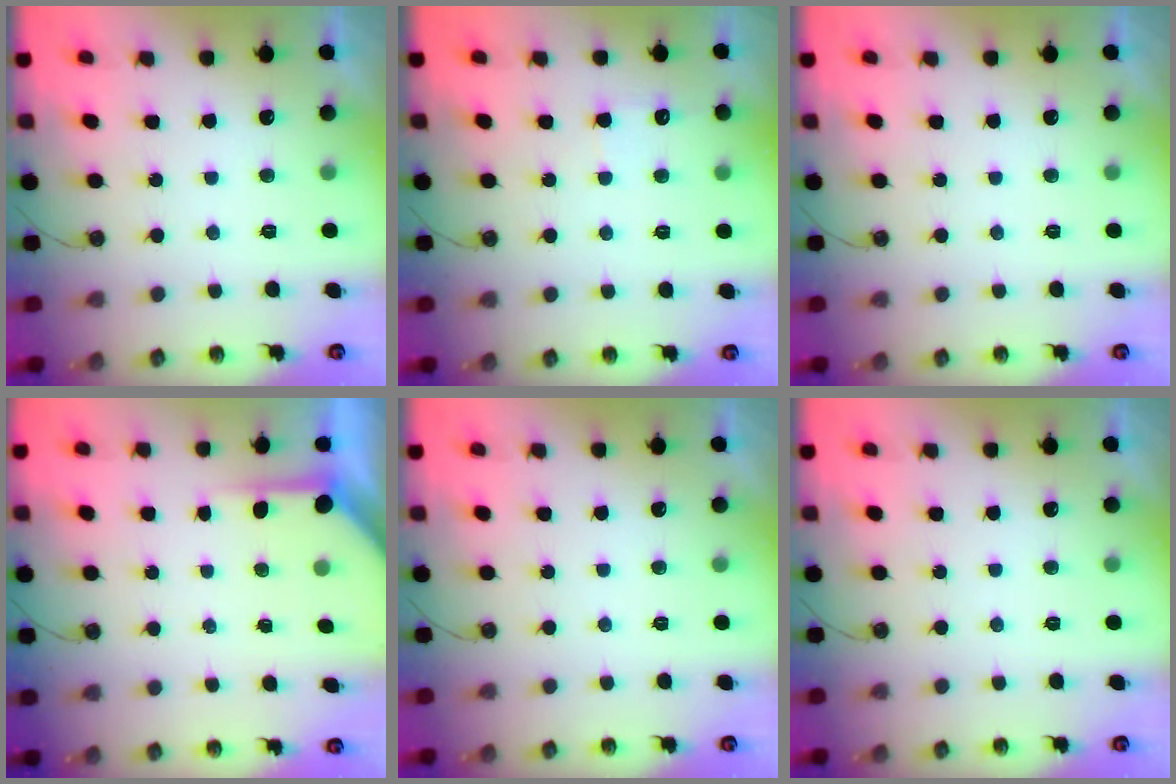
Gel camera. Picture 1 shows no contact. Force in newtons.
{"total": 4.8, "press": 4.8, "slide": 0.5}
{"total": 0.0}
{"total": 3.9, "press": 3.9, "slide": 0.4}
{"total": 0.0}
{"total": 0.0}